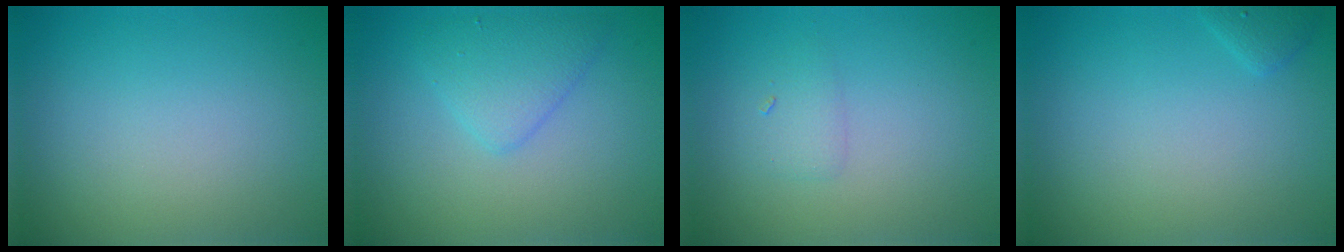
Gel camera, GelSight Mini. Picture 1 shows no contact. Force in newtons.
{"total": 2.6, "press": 2.6, "slide": 0.1}
{"total": 1.2, "press": 1.2, "slide": 0.1}
{"total": 0.9, "press": 0.9, "slide": 0.0}